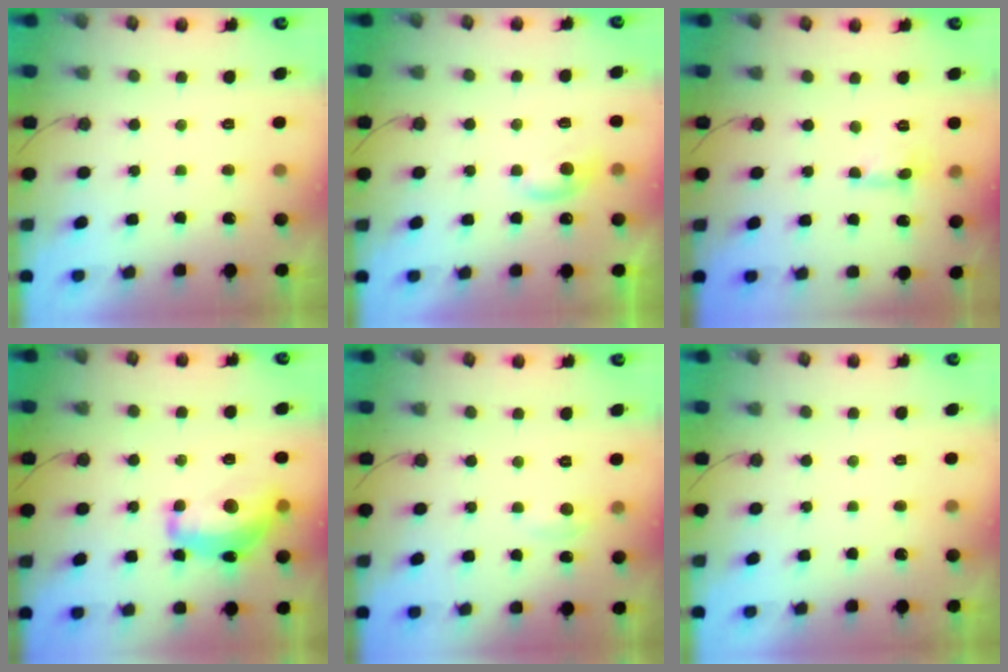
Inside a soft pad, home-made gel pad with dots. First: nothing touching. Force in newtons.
{"total": 6.3, "press": 6.2, "slide": 0.9}
{"total": 0.0}
{"total": 14.3, "press": 14.2, "slide": 1.1}
{"total": 2.3, "press": 2.3, "slide": 0.3}
{"total": 0.0}